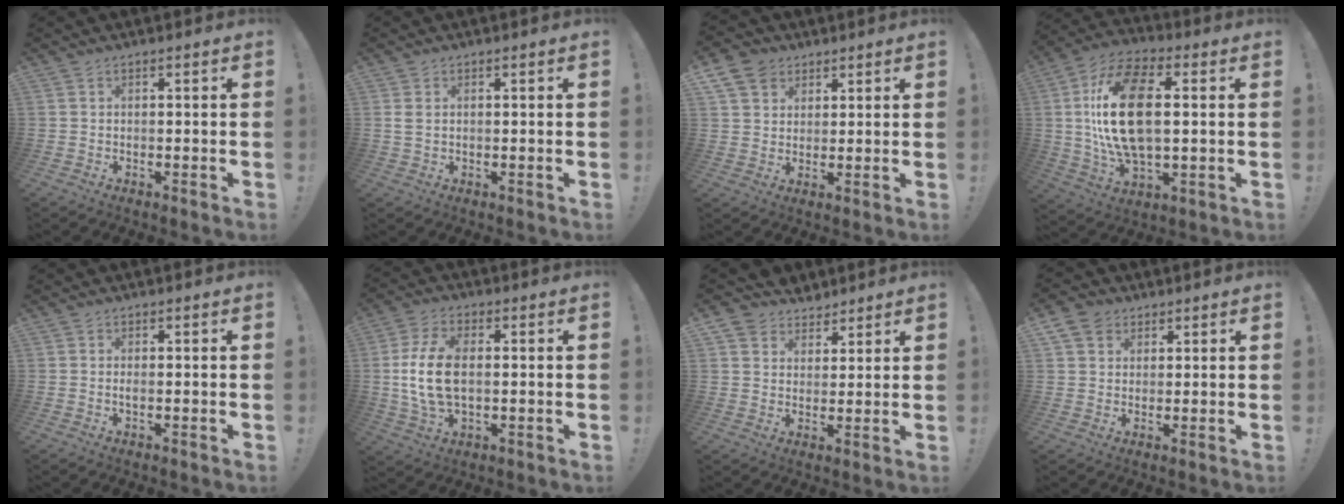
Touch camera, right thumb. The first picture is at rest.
{"total": 1.8, "force": [0.6, 1.1, 1.3], "torque": [-0.018, 0.000, 0.010]}
{"total": 8.6, "force": [4.9, 6.5, 2.6], "torque": [-0.048, -0.024, 0.101]}
{"total": 21.8, "force": [2.1, 11.8, 18.2], "torque": [-0.342, 0.001, 0.033]}
{"total": 0.8, "force": [-0.2, 0.0, 0.8], "torque": [-0.012, -0.002, -0.004]}
{"total": 13.3, "force": [0.6, 7.5, 10.9], "torque": [-0.222, -0.002, 0.013]}
{"total": 6.0, "force": [4.1, 4.3, -0.2], "torque": [-0.007, -0.033, 0.083]}
{"total": 6.6, "force": [3.5, 5.2, 2.2], "torque": [-0.041, -0.010, 0.072]}